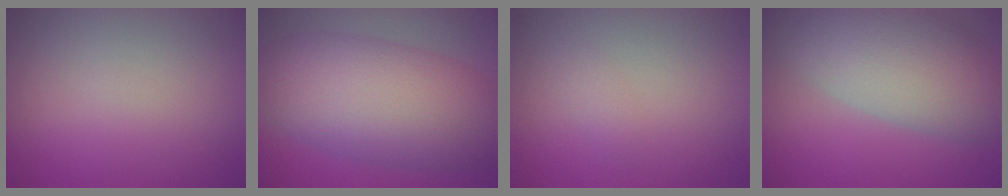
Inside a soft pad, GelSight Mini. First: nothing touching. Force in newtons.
{"total": 10.9, "press": 10.9, "slide": 0.1}
{"total": 0.9, "press": 0.9, "slide": 0.1}
{"total": 9.1, "press": 9.1, "slide": 0.5}